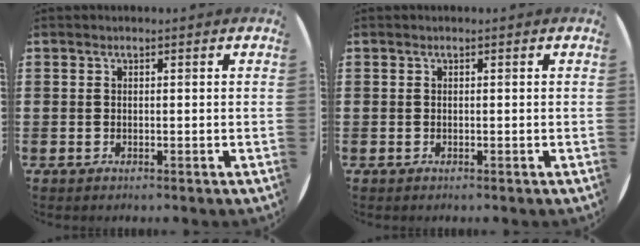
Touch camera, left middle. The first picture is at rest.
{"total": 0.0}